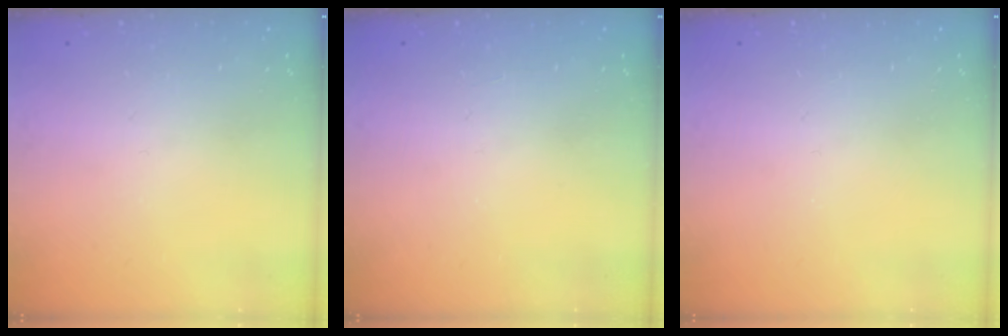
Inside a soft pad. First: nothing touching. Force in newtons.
{"total": 0.0}
{"total": 0.0}